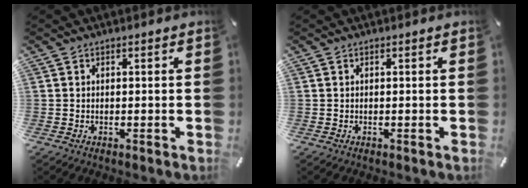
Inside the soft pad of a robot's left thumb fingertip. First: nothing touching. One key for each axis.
{"total": 0.0}